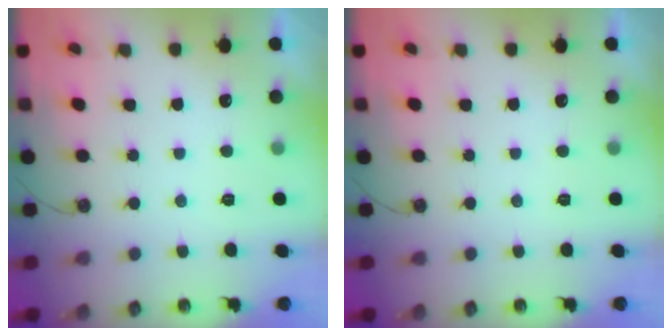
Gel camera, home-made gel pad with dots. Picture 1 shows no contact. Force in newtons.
{"total": 0.0}